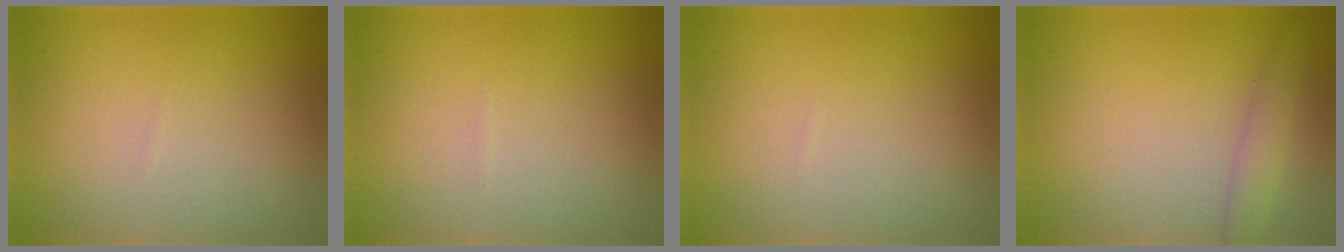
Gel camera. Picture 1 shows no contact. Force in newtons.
{"total": 0.0}
{"total": 0.0}
{"total": 1.9, "press": 1.9, "slide": 0.1}